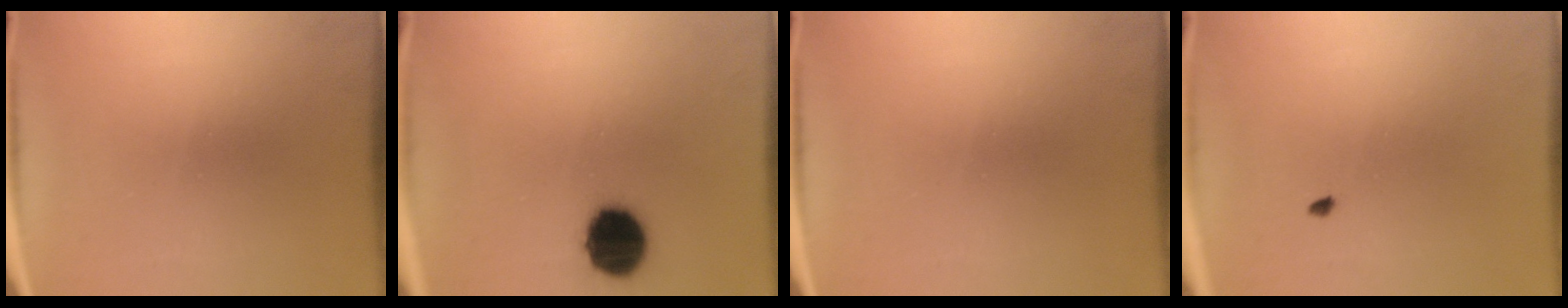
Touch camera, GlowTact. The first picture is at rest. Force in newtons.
{"total": 13.3}
{"total": 0.0}
{"total": 0.6}